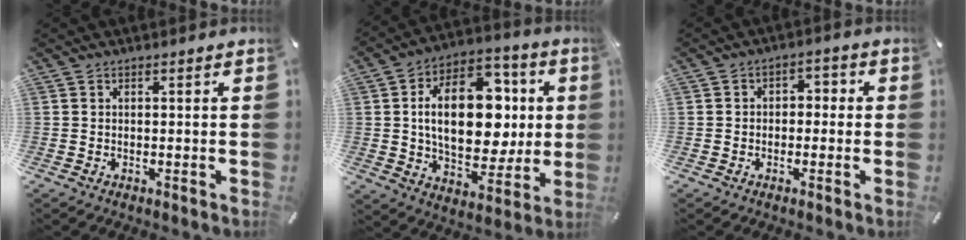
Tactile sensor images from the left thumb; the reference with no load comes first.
{"total": 21.3, "force": [2.6, 13.5, 16.2], "torque": [-0.278, -0.001, 0.046]}
{"total": 3.3, "force": [-1.8, 2.4, 1.3], "torque": [-0.023, 0.017, -0.037]}